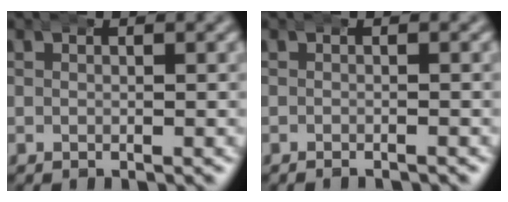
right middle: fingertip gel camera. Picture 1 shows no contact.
{"total": 0.7, "force": [-0.7, -0.1, 0.0], "torque": [-0.003, -0.002, -0.012]}